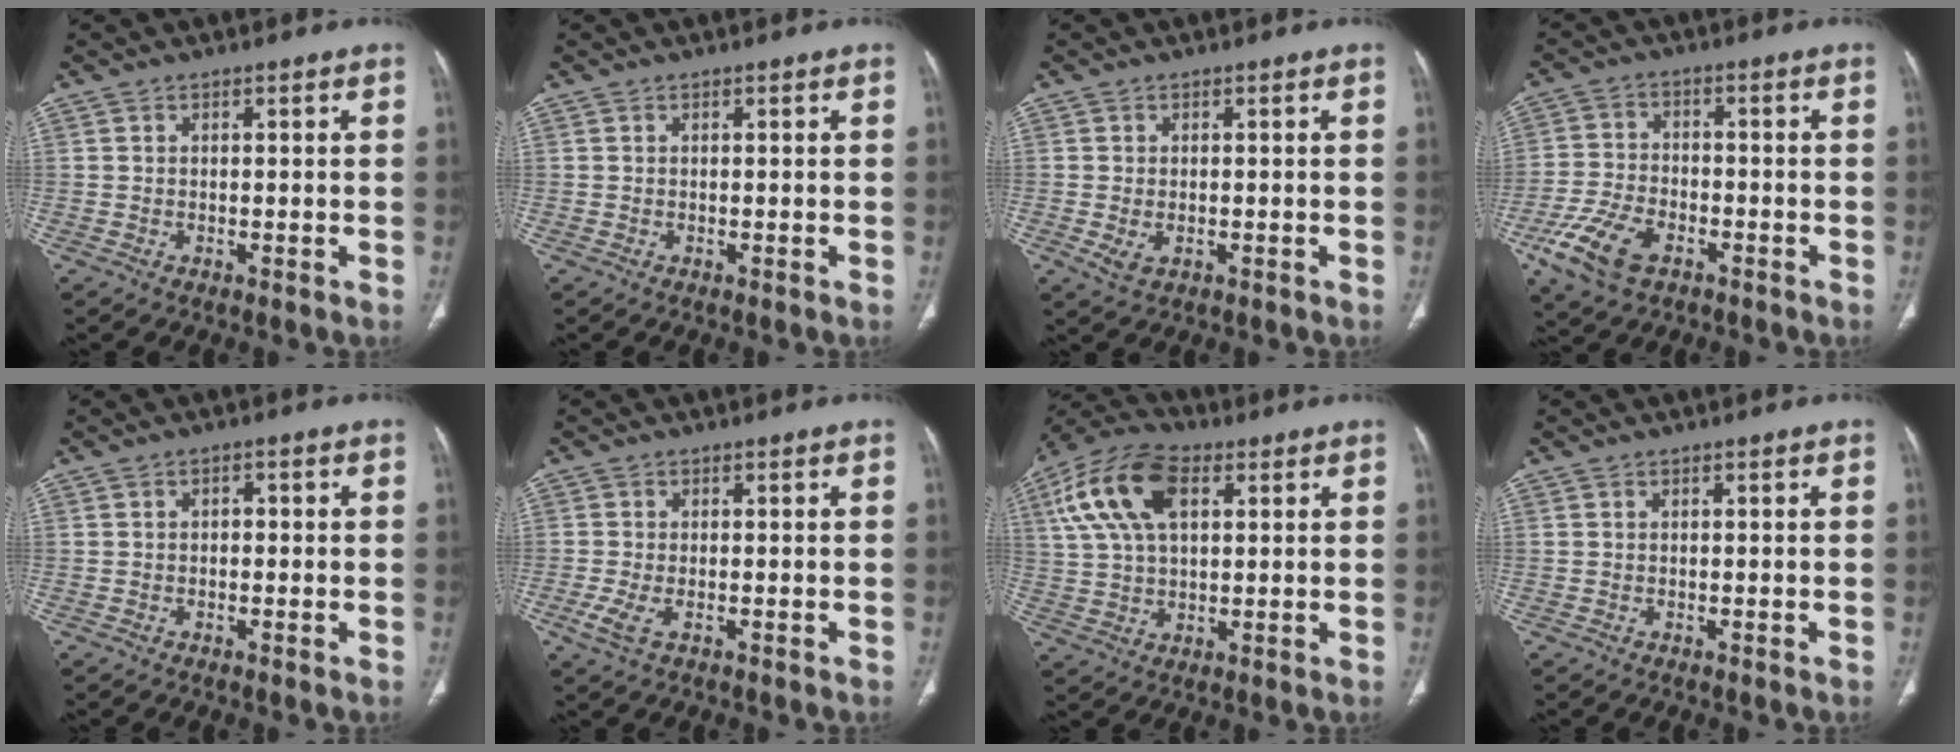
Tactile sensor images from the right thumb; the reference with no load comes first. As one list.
[{"total": 0.0}, {"total": 2.8, "force": [-0.7, 1.8, 2.1], "torque": [-0.046, -0.001, -0.005]}, {"total": 10.7, "force": [-5.5, 6.0, 6.9], "torque": [-0.146, 0.012, -0.101]}, {"total": 1.4, "force": [-0.1, 1.0, 0.9], "torque": [-0.006, 0.005, -0.006]}, {"total": 3.3, "force": [-1.3, 1.4, 2.8], "torque": [-0.073, -0.008, -0.023]}, {"total": 15.4, "force": [5.3, 8.6, 11.6], "torque": [-0.227, 0.015, 0.095]}, {"total": 0.0}]